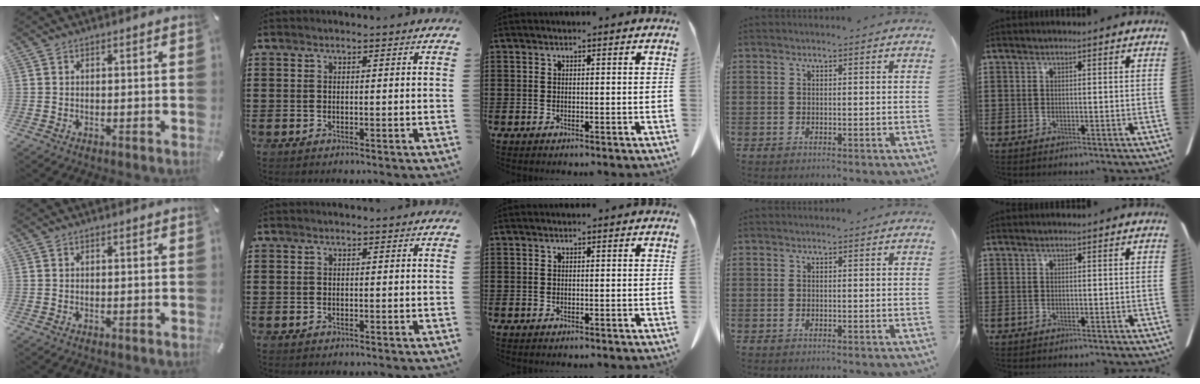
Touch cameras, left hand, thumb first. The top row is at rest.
{}